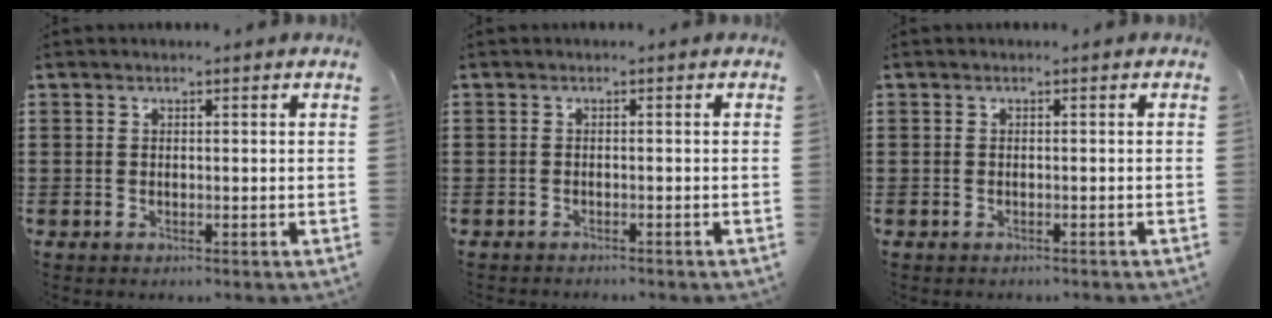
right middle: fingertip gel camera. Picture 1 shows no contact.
{"total": 0.8, "force": [-0.8, 0.1, -0.1], "torque": [0.000, 0.003, -0.017]}
{"total": 0.5, "force": [-0.5, 0.2, 0.0], "torque": [0.000, 0.002, -0.012]}